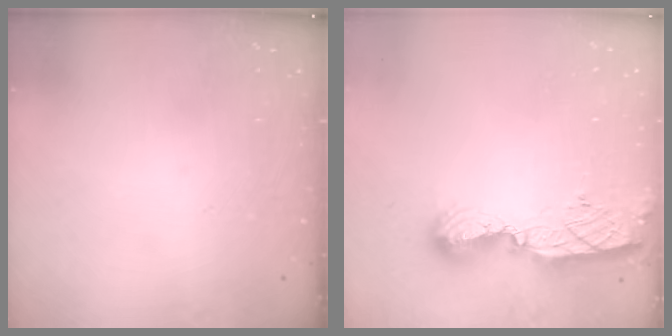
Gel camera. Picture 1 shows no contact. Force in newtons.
{"total": 10.0, "press": 10.0, "slide": 0.9}